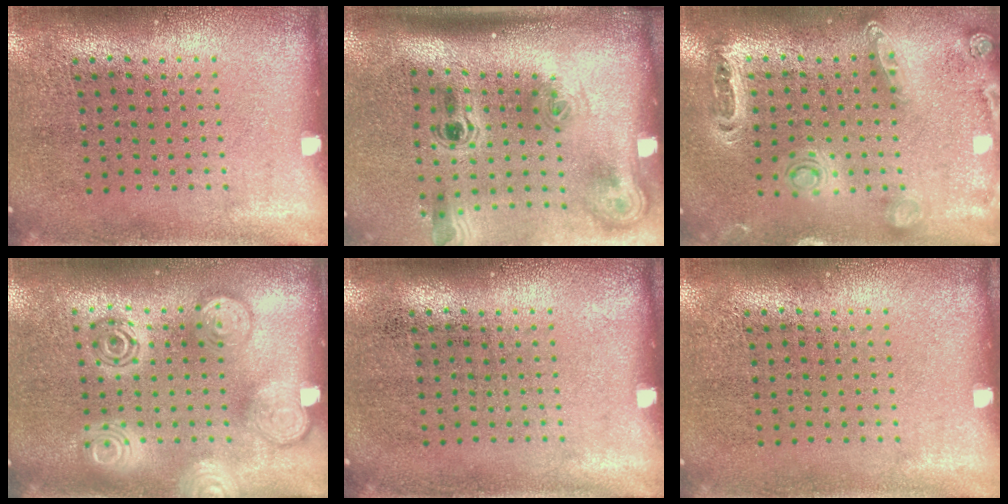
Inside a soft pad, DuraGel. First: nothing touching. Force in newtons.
{"total": 2.3, "press": 1.5, "slide": 1.8}
{"total": 1.4, "press": 1.4, "slide": 0.3}
{"total": 2.3, "press": 2.3, "slide": 0.4}
{"total": 0.0}
{"total": 0.0}